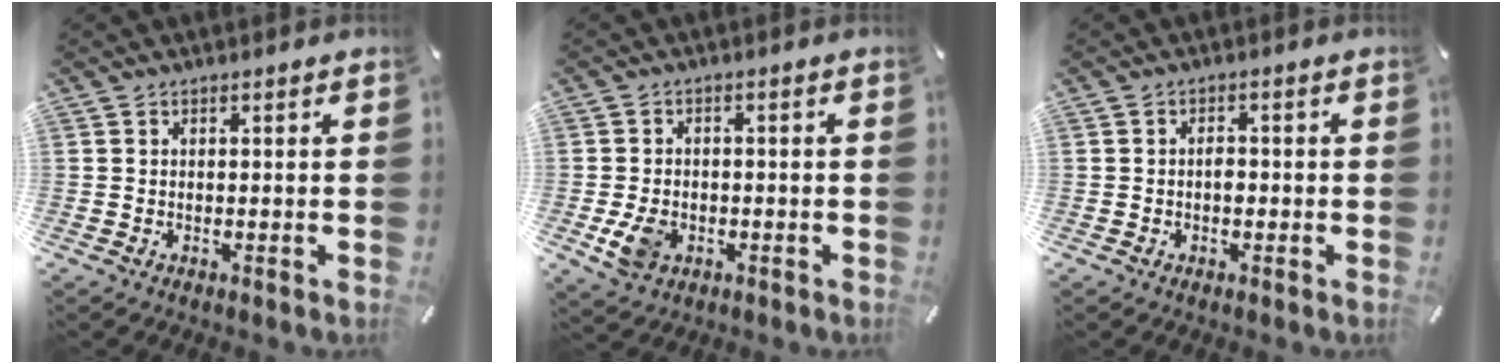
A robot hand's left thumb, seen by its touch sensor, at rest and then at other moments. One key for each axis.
{"total": 6.6, "fx": -2.0, "fy": 4.8, "fz": 4.0, "tx": -0.088, "ty": 0.001, "tz": -0.038}
{"total": 2.0, "fx": -0.4, "fy": 1.3, "fz": 1.5, "tx": -0.029, "ty": 0.004, "tz": -0.009}